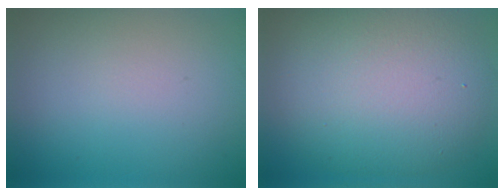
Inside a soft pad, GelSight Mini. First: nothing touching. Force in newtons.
{"total": 10.6, "press": 10.6, "slide": 0.3}